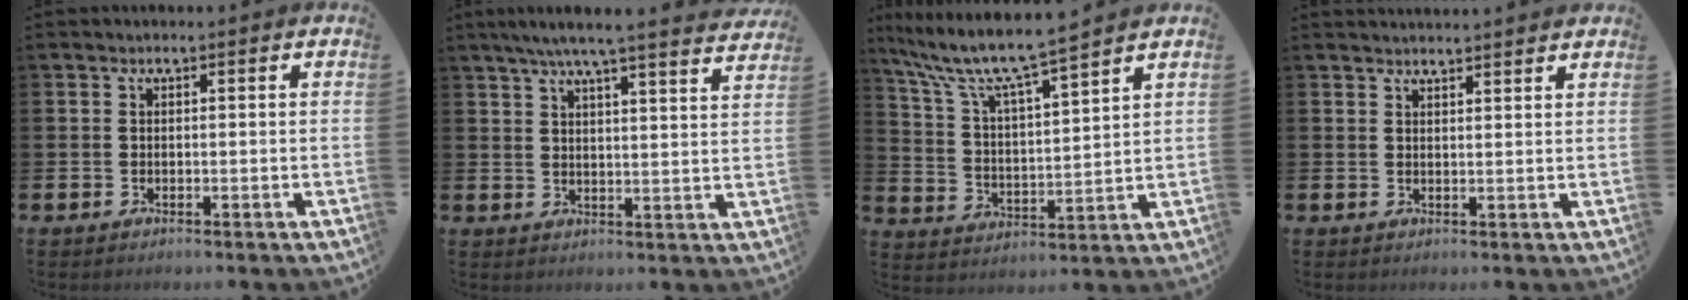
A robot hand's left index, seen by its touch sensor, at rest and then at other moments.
{"total": 6.6, "force": [6.0, -0.1, 2.6], "torque": [-0.052, -0.031, 0.102]}
{"total": 8.5, "force": [7.7, 0.6, 3.6], "torque": [-0.106, -0.048, 0.130]}
{"total": 2.3, "force": [2.3, -0.1, -0.1], "torque": [0.004, -0.014, 0.041]}